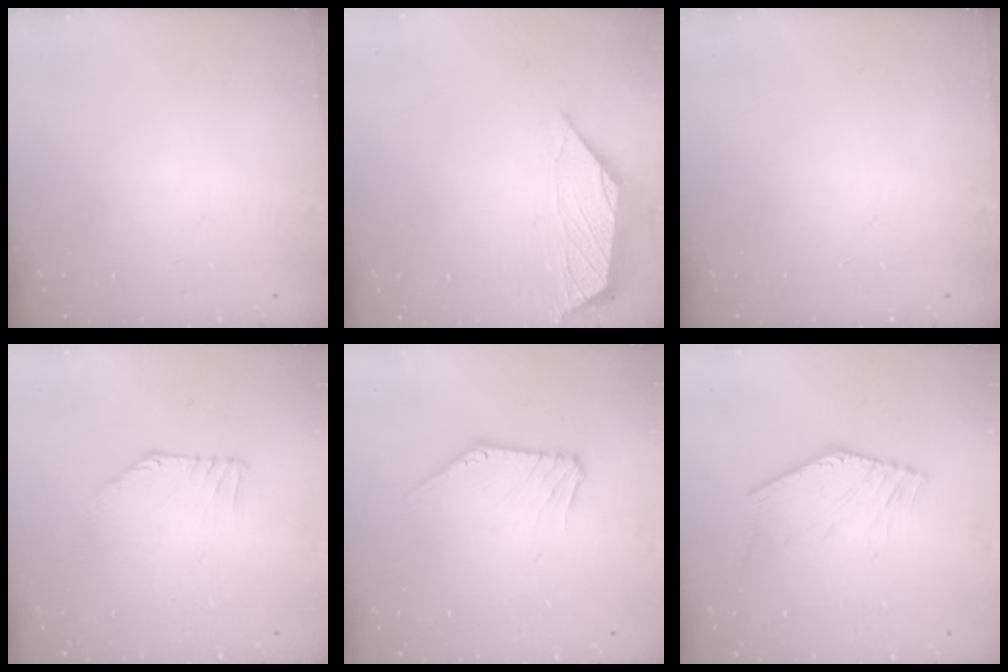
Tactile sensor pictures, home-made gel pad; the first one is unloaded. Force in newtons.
{"total": 1.1, "press": 1.1, "slide": 0.2}
{"total": 0.0}
{"total": 2.5, "press": 2.5, "slide": 0.1}
{"total": 3.7, "press": 3.7, "slide": 0.2}
{"total": 2.7, "press": 2.5, "slide": 1.1}